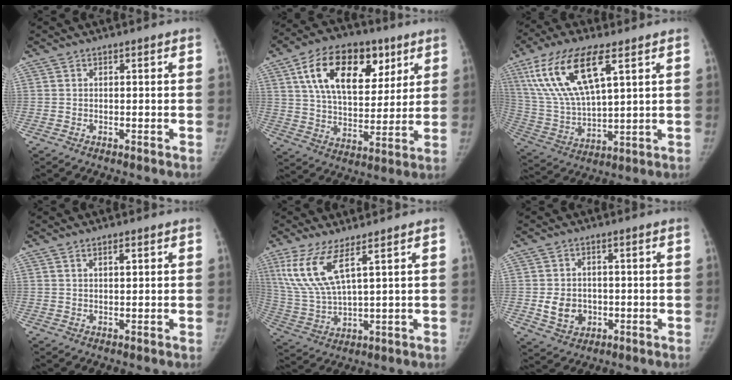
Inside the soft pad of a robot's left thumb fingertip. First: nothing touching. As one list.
[{"total": 21.2, "force": [9.1, 12.5, 14.5], "torque": [-0.206, -0.014, 0.151]}, {"total": 18.1, "force": [8.3, 6.7, 14.6], "torque": [-0.289, -0.018, 0.162]}, {"total": 1.7, "force": [0.9, 0.6, 1.3], "torque": [-0.019, -0.002, 0.014]}, {"total": 11.1, "force": [5.7, 2.9, 9.1], "torque": [-0.209, -0.028, 0.127]}, {"total": 6.2, "force": [-0.9, 5.2, 3.2], "torque": [-0.032, 0.003, -0.004]}]